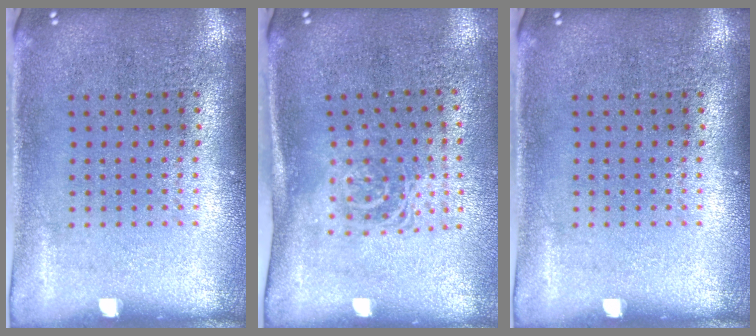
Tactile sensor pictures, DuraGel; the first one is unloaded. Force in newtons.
{"total": 1.6, "press": 1.1, "slide": 1.1}
{"total": 0.0}